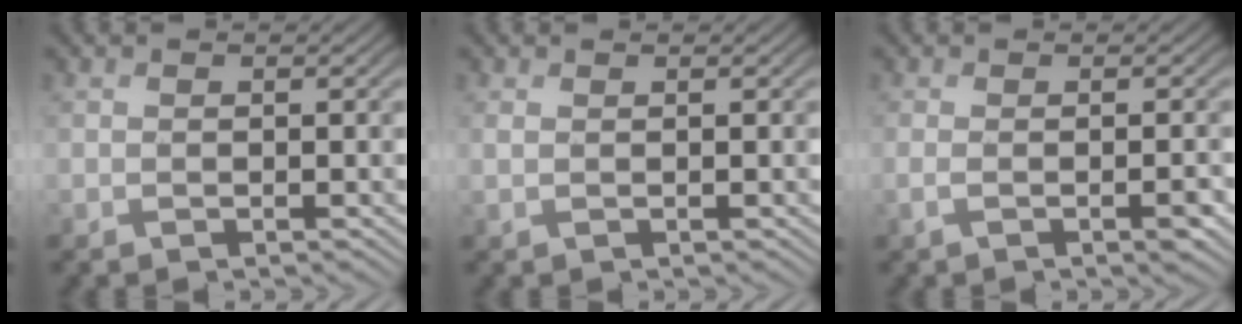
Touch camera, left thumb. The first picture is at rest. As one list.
[{"total": 0.8, "force": [0.4, 0.2, 0.7], "torque": [-0.020, 0.002, 0.008]}, {"total": 2.6, "force": [-0.7, 0.6, 2.5], "torque": [-0.045, -0.001, -0.014]}]